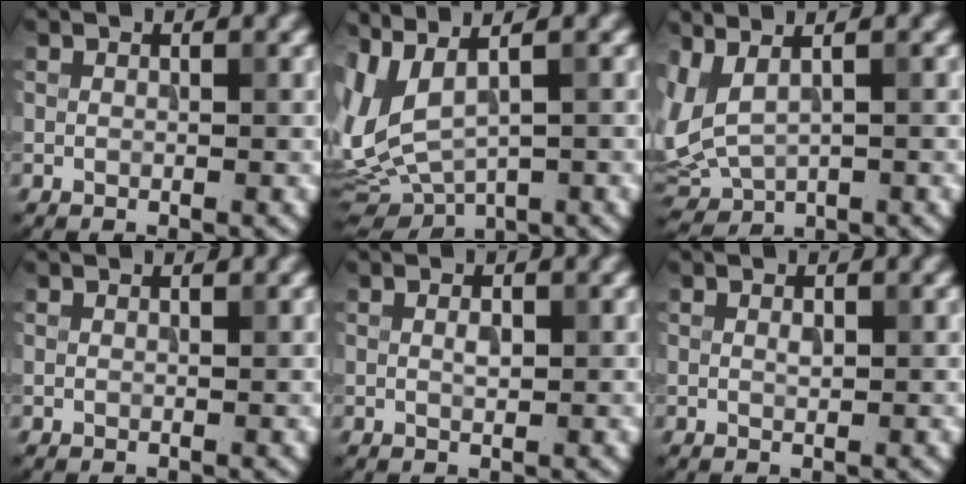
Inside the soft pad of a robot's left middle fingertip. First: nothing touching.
{"total": 7.2, "force": [1.7, 3.1, 6.2], "torque": [-0.141, -0.007, 0.055]}
{"total": 3.8, "force": [0.7, 1.9, 3.3], "torque": [-0.087, 0.003, 0.018]}
{"total": 0.0}
{"total": 1.0, "force": [0.2, 0.4, 0.9], "torque": [-0.019, 0.001, 0.004]}
{"total": 0.6, "force": [0.2, 0.3, 0.5], "torque": [-0.011, 0.002, 0.003]}